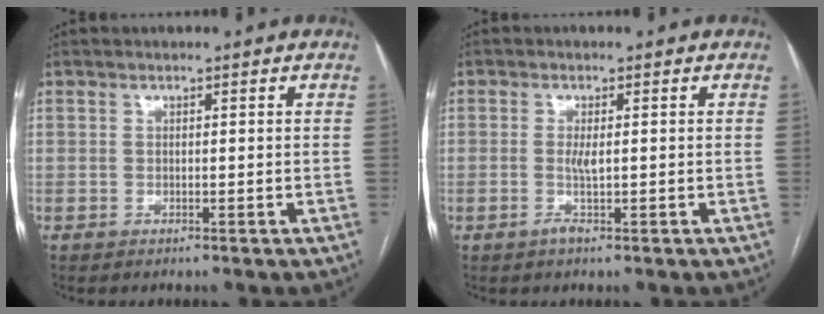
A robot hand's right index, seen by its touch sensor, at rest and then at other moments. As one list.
[{"total": 1.9, "force": [-0.3, 0.2, 1.8], "torque": [-0.039, -0.002, -0.005]}]